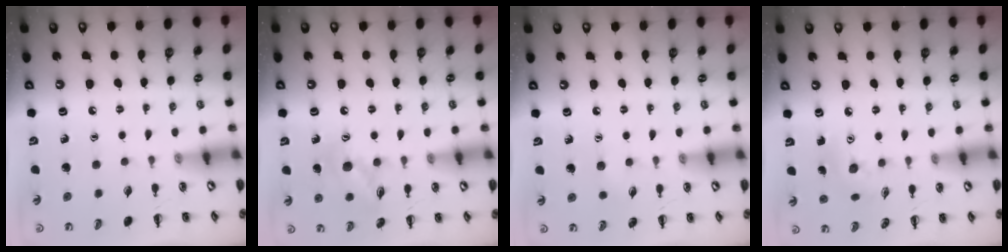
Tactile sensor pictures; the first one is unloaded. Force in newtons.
{"total": 11.2, "press": 11.1, "slide": 0.9}
{"total": 3.6, "press": 3.5, "slide": 0.9}
{"total": 3.6, "press": 3.5, "slide": 0.9}